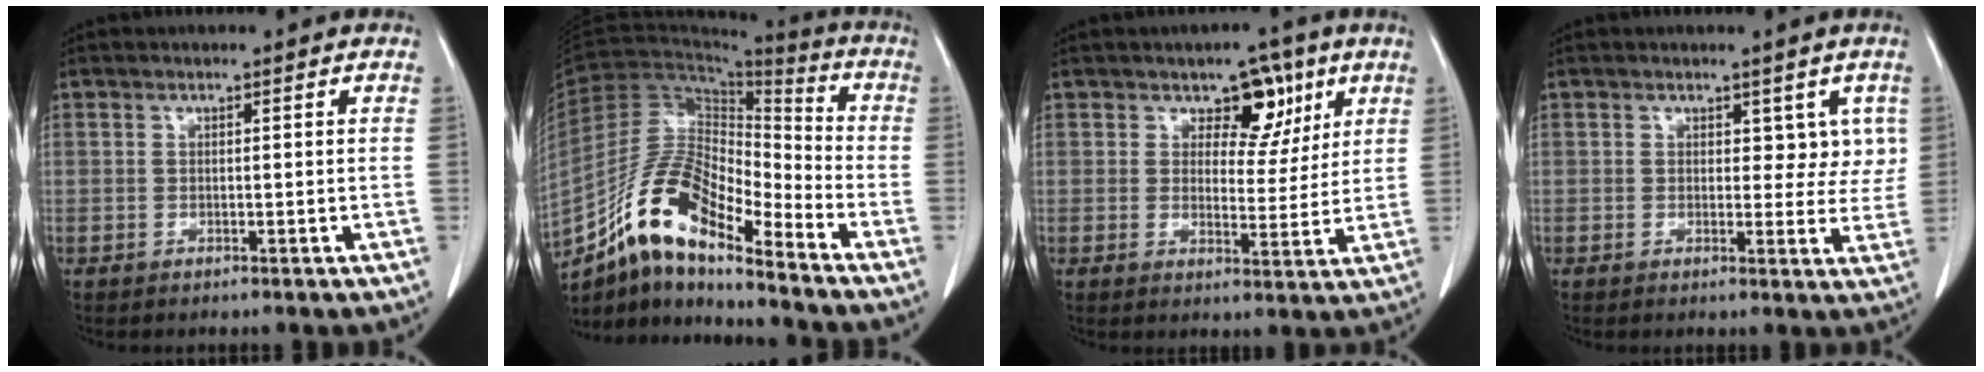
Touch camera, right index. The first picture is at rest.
{"total": 13.7, "force": [-10.3, 3.8, 8.3], "torque": [-0.158, 0.030, -0.187]}
{"total": 6.6, "force": [3.6, 3.9, 3.9], "torque": [-0.039, 0.005, 0.053]}
{"total": 4.2, "force": [2.0, 2.6, 2.5], "torque": [-0.008, 0.001, 0.023]}